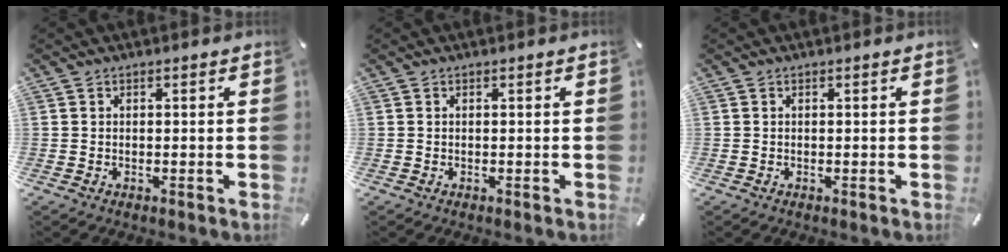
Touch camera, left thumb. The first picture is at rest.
{"total": 0.0}
{"total": 0.0}